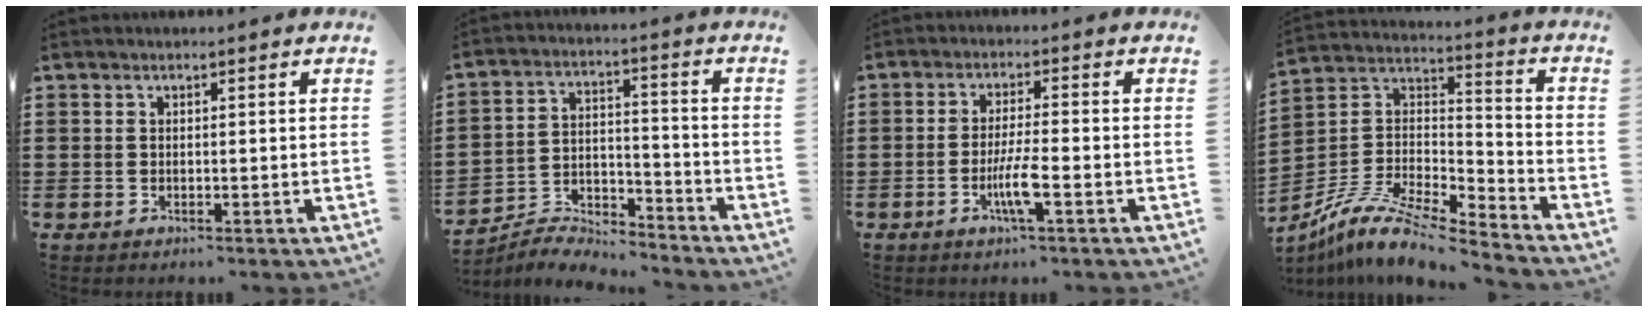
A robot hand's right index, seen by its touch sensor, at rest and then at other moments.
{"total": 5.7, "force": [-5.6, 0.6, 0.4], "torque": [-0.014, 0.010, -0.114]}
{"total": 5.5, "force": [-2.1, 0.3, 5.0], "torque": [-0.096, -0.013, -0.040]}
{"total": 11.5, "force": [-9.7, 2.3, 5.7], "torque": [-0.114, 0.019, -0.193]}